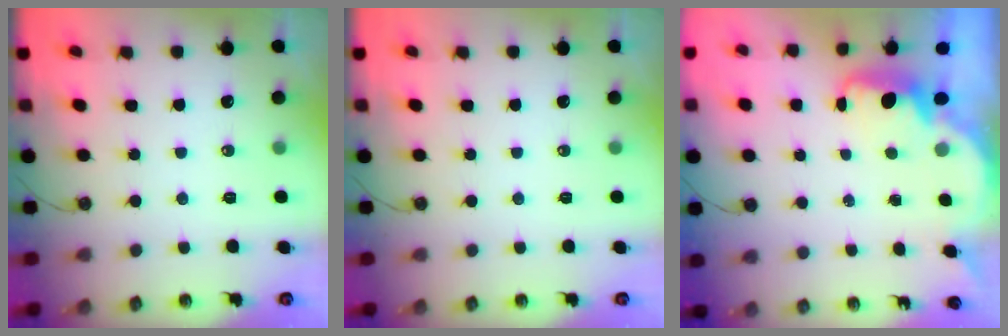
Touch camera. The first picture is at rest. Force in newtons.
{"total": 0.0}
{"total": 2.2, "press": 2.1, "slide": 0.7}